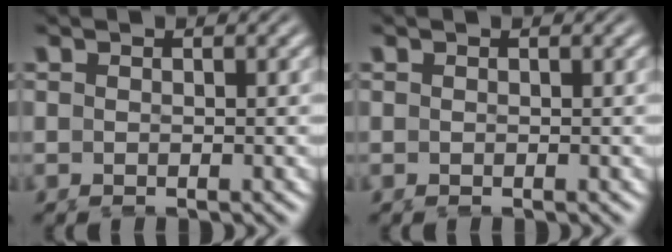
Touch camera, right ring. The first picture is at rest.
{"total": 0.0}